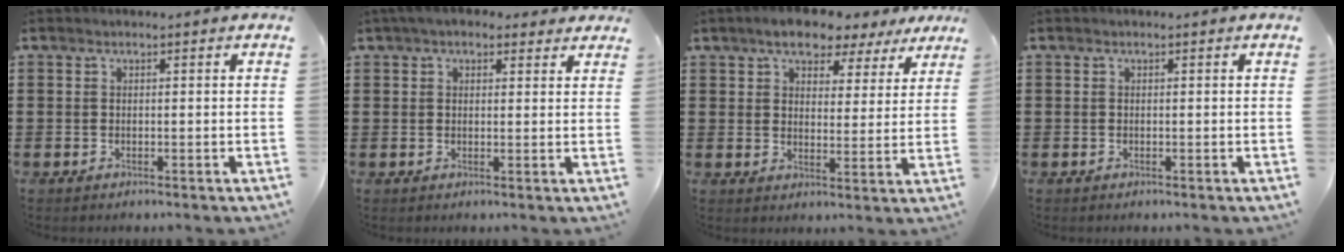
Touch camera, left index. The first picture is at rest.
{"total": 3.5, "force": [2.7, 1.6, 1.5], "torque": [-0.039, 0.003, 0.050]}
{"total": 6.3, "force": [5.3, 2.5, 2.1], "torque": [-0.051, -0.010, 0.094]}
{"total": 0.0}